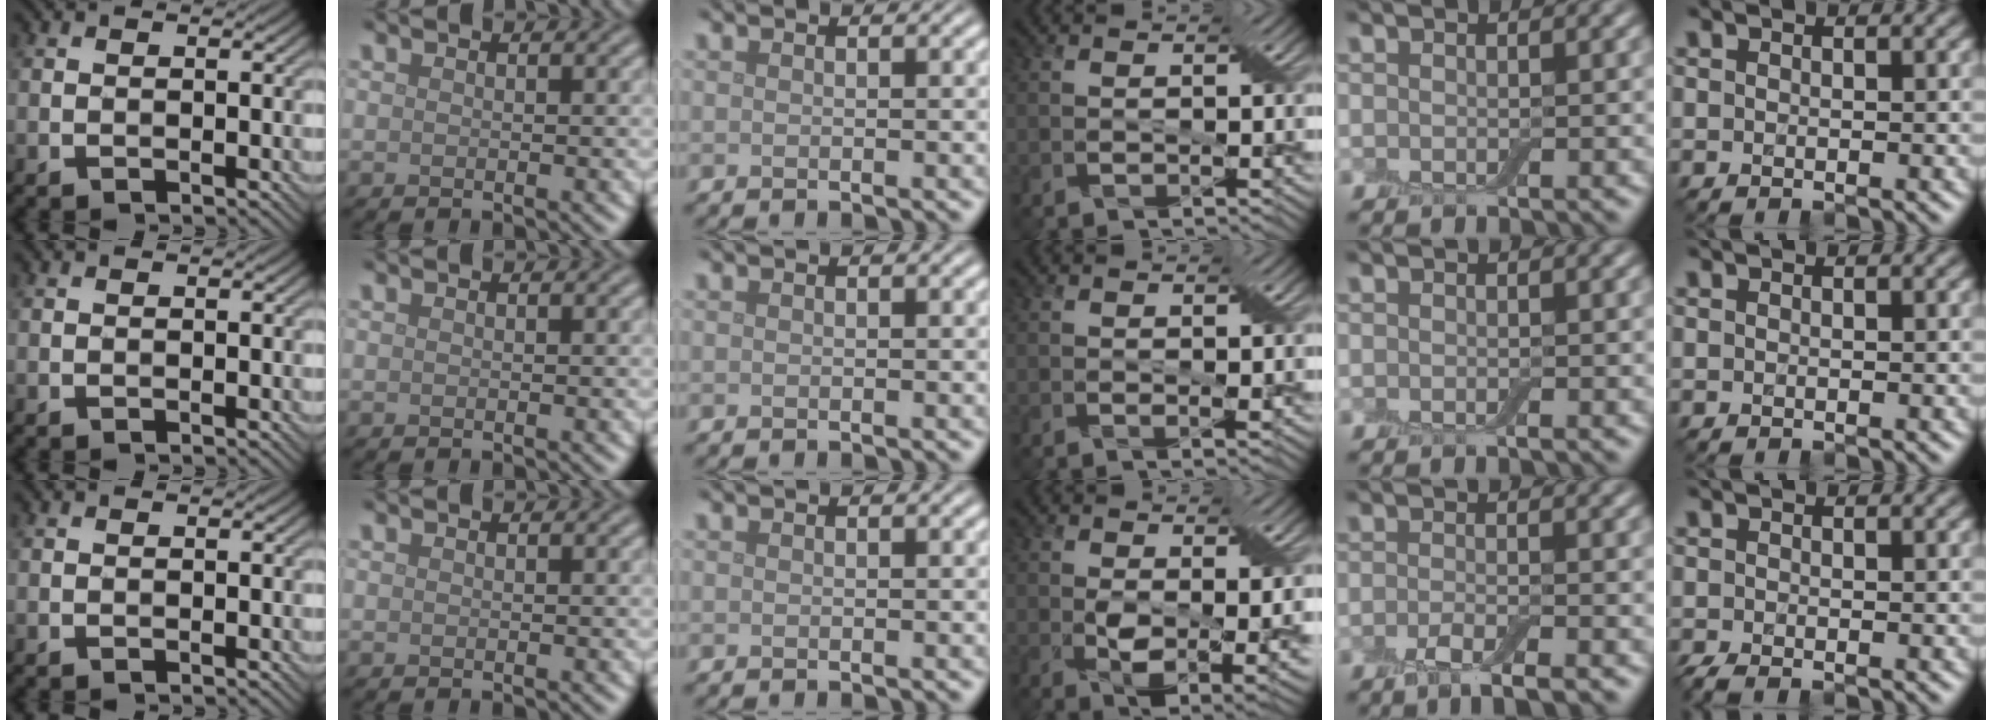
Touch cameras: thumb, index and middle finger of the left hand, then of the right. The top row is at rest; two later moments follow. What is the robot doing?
{"motion": "squeeze", "object": "air blower"}